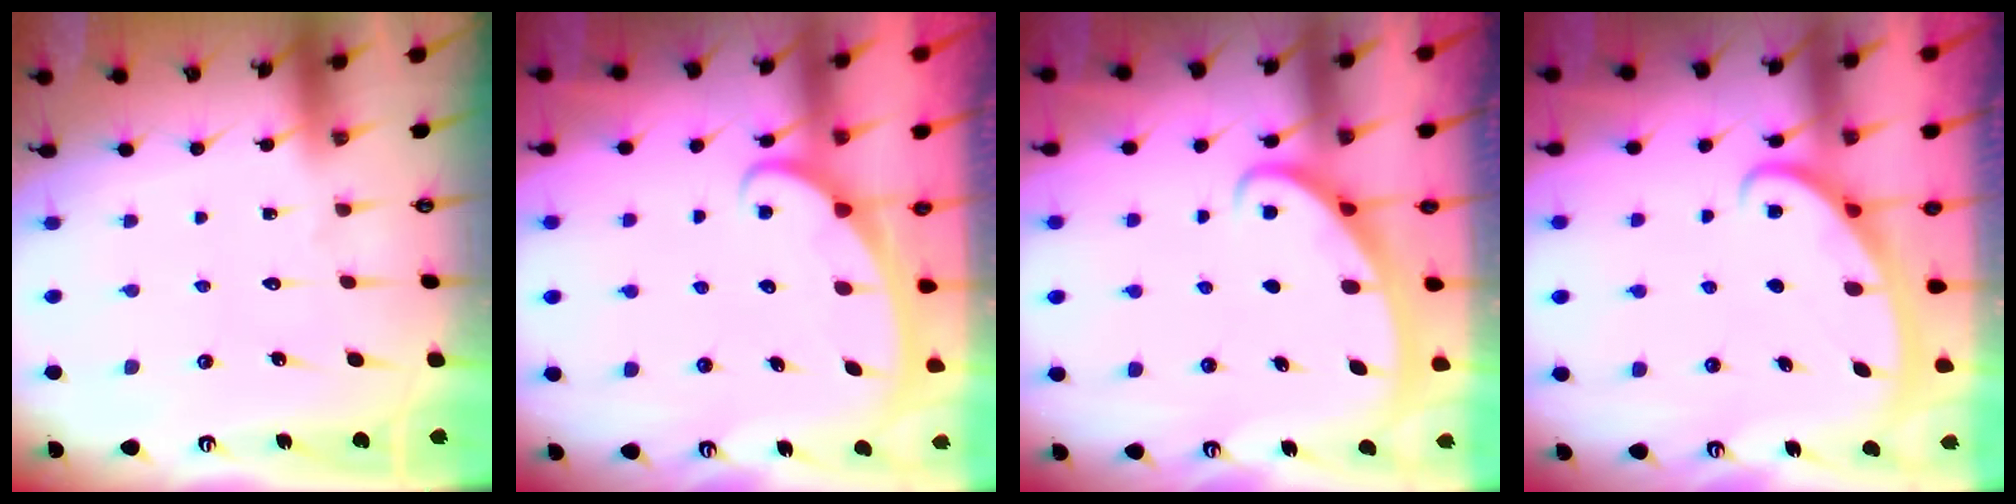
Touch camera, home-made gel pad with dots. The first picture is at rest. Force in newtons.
{"total": 2.3, "press": 2.3, "slide": 0.4}
{"total": 2.6, "press": 2.6, "slide": 0.3}
{"total": 2.6, "press": 2.6, "slide": 0.4}